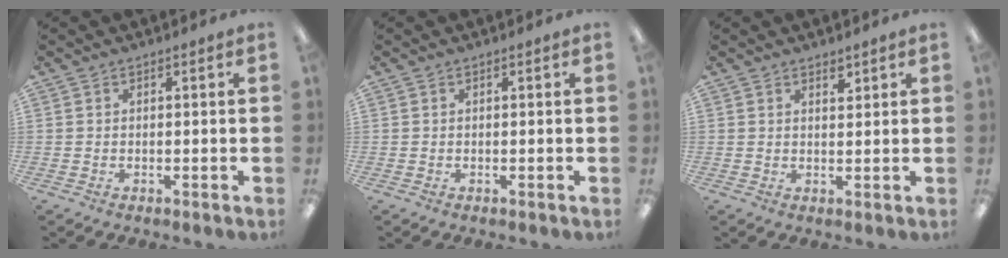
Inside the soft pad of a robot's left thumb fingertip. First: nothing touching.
{"total": 0.0}
{"total": 2.1, "force": [1.8, 0.9, 0.7], "torque": [0.001, -0.009, 0.030]}